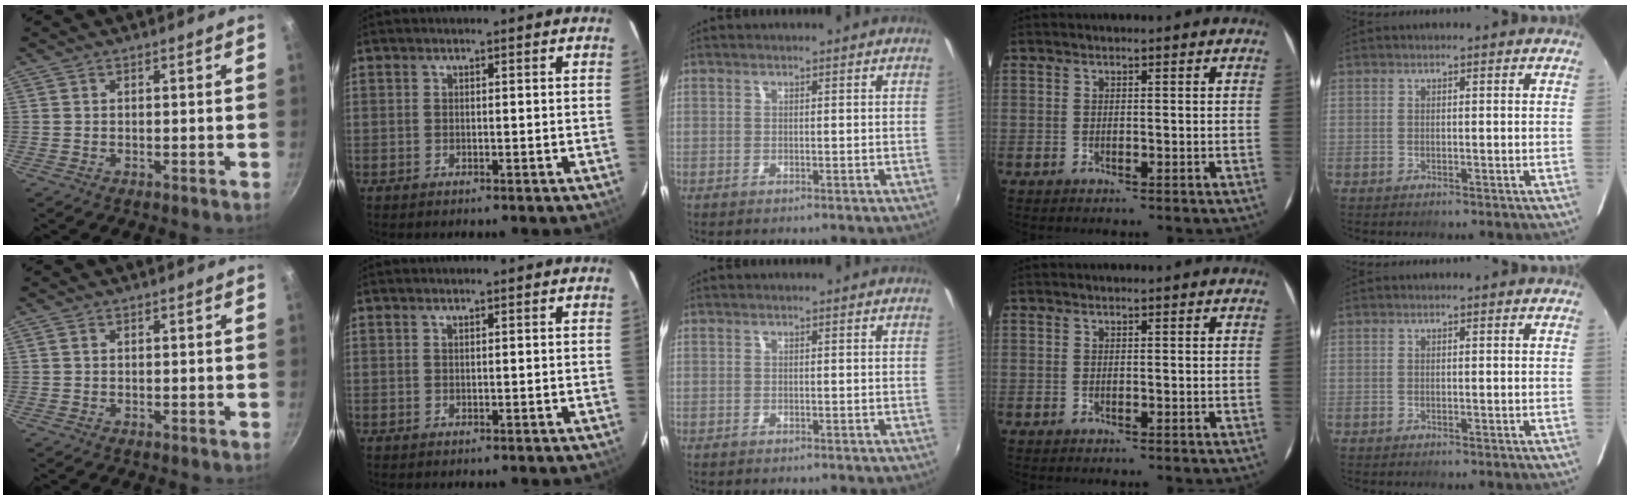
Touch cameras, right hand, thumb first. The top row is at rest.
{"thumb": {"total": 0.5, "force": [0.1, 0.4, 0.3], "torque": [-0.004, 0.002, 0.002]}}